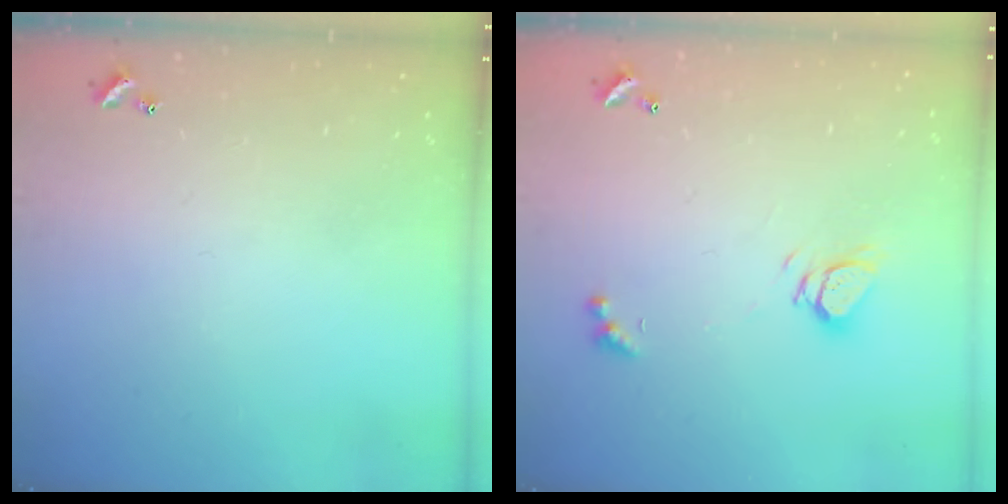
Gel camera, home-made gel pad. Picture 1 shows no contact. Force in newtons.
{"total": 4.8, "press": 4.8, "slide": 0.5}